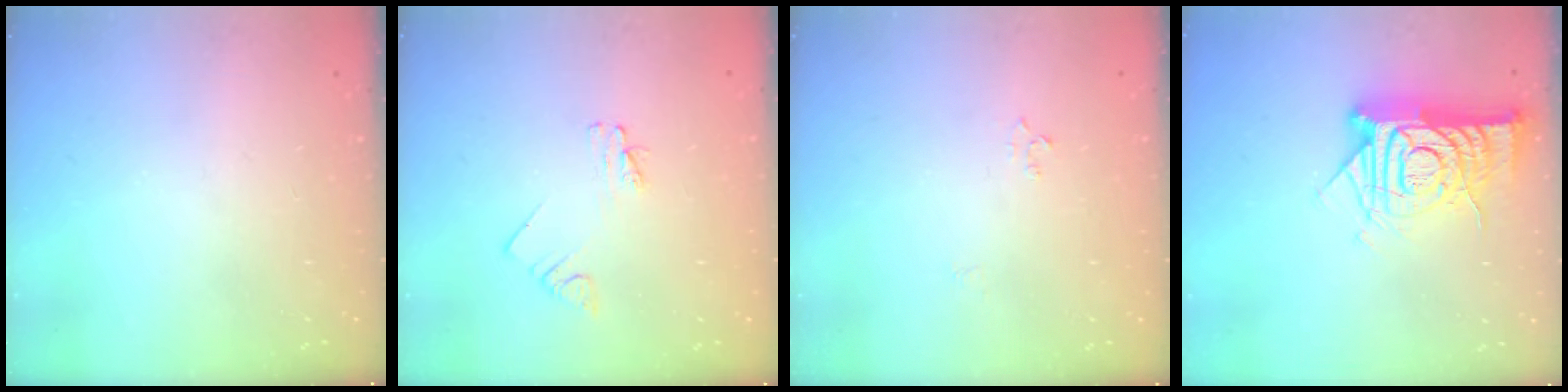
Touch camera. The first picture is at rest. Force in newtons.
{"total": 2.9, "press": 2.9, "slide": 0.3}
{"total": 2.9, "press": 2.9, "slide": 0.3}
{"total": 15.4, "press": 15.3, "slide": 1.6}